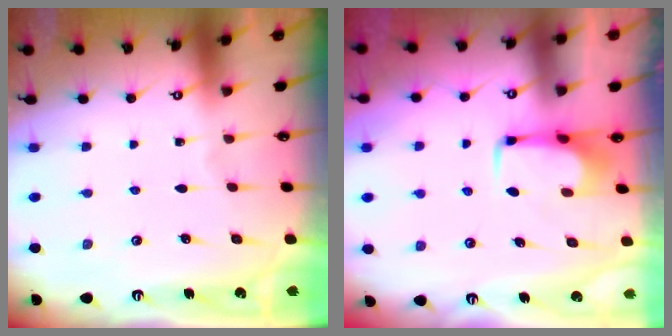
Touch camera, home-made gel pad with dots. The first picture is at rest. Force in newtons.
{"total": 1.7, "press": 1.6, "slide": 0.5}